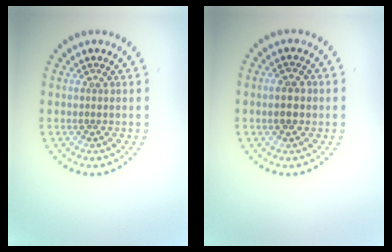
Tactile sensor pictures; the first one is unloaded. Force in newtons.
{"total": 2.2, "press": 2.1, "slide": 0.1}